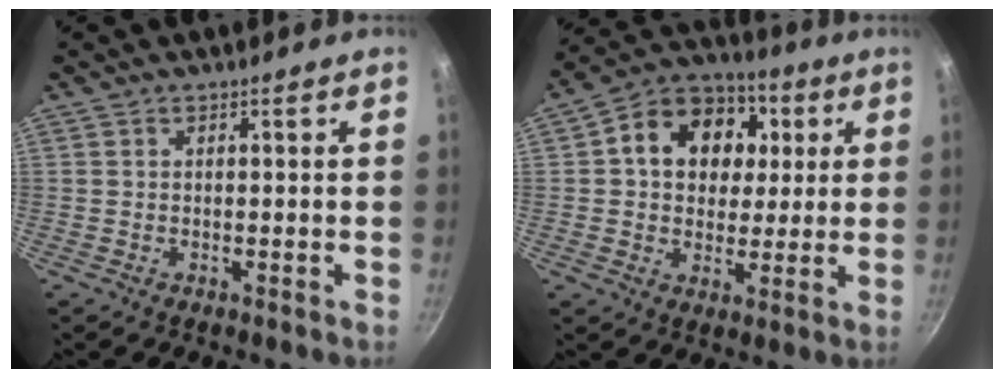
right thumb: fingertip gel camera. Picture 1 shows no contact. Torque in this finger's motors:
{"motor_torque": [-0.26, 0.67, 0.43, 0.27, 0.08]}